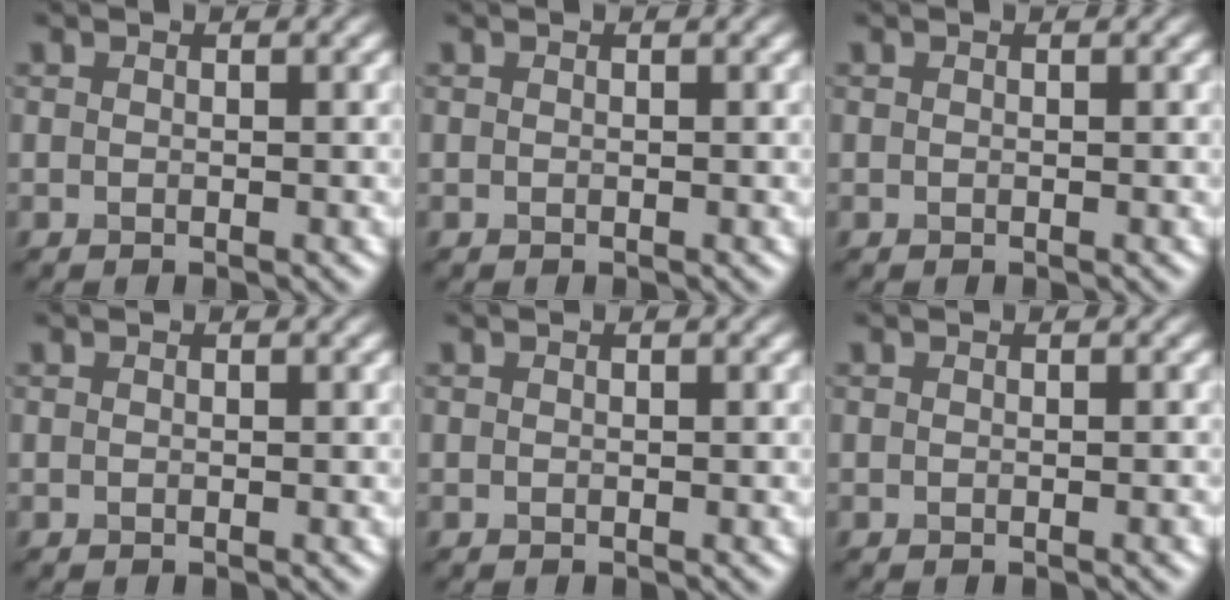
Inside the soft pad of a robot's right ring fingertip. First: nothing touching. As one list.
[{"total": 0.0}, {"total": 0.0}, {"total": 0.0}, {"total": 0.0}, {"total": 0.9, "force": [-0.1, 0.5, 0.7], "torque": [0.005, 0.009, -0.004]}]